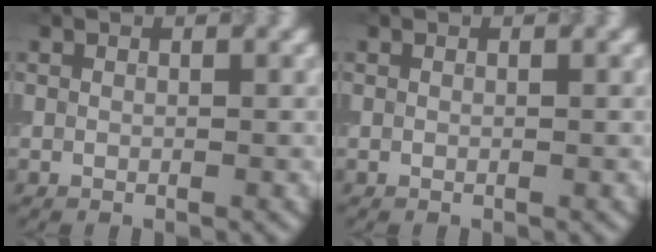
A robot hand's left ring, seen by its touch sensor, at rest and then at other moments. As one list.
[{"total": 0.0}]